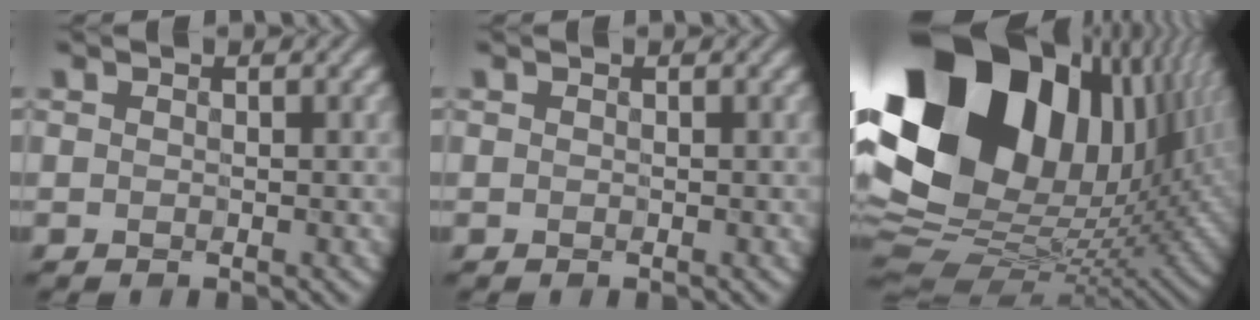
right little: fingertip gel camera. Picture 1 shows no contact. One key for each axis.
{"total": 0.0}
{"total": 20.4, "fx": 5.7, "fy": 13.9, "fz": 13.7, "tx": -0.283, "ty": 0.017, "tz": 0.103}